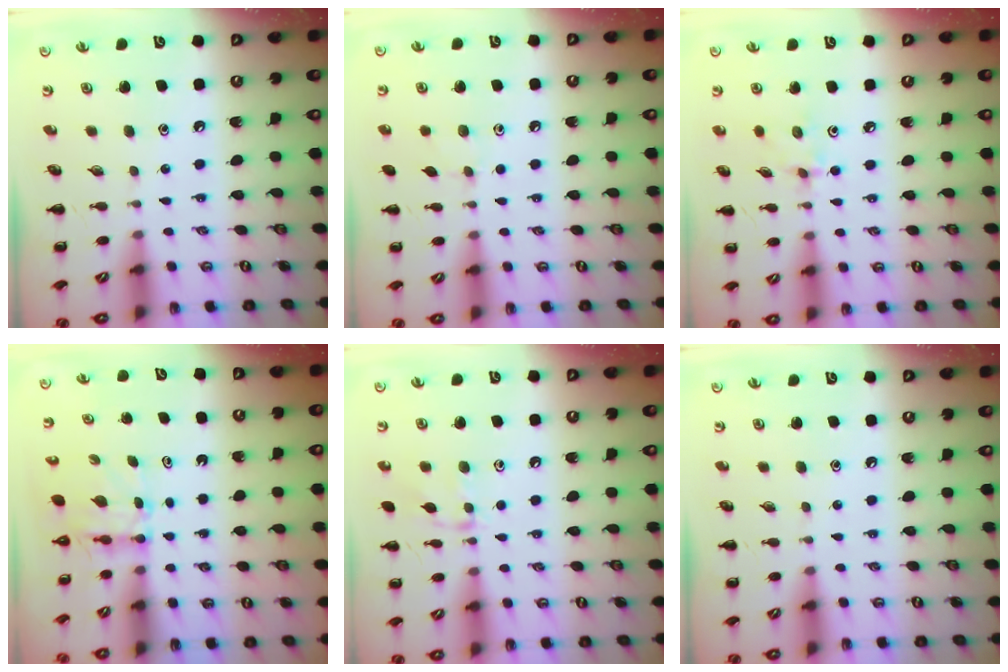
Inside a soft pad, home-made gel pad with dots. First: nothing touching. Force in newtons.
{"total": 4.2, "press": 4.0, "slide": 1.3}
{"total": 2.9, "press": 2.7, "slide": 0.9}
{"total": 3.0, "press": 2.9, "slide": 1.0}
{"total": 8.6, "press": 8.6, "slide": 1.0}
{"total": 0.0}